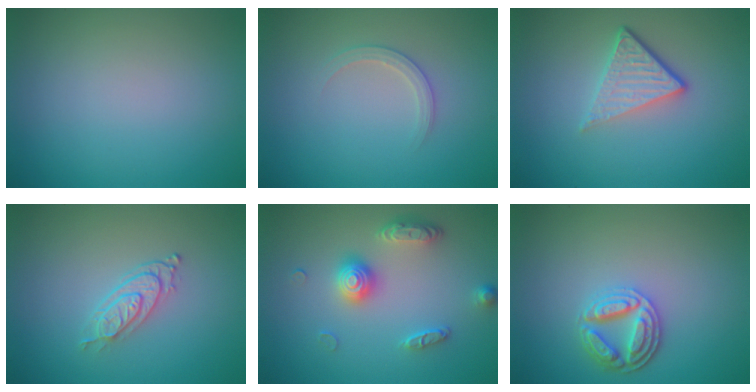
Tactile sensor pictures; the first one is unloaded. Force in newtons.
{"total": 1.6, "press": 1.6, "slide": 0.1}
{"total": 4.1, "press": 2.8, "slide": 3.1}
{"total": 2.7, "press": 2.1, "slide": 1.6}
{"total": 3.3, "press": 2.9, "slide": 1.6}
{"total": 3.7, "press": 3.3, "slide": 1.7}